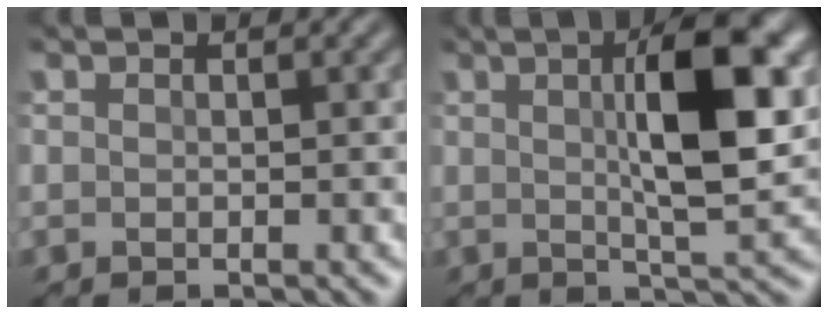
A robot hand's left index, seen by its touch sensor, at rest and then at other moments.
{"total": 8.0, "force": [1.8, 1.7, 7.6], "torque": [-0.124, 0.013, 0.027]}